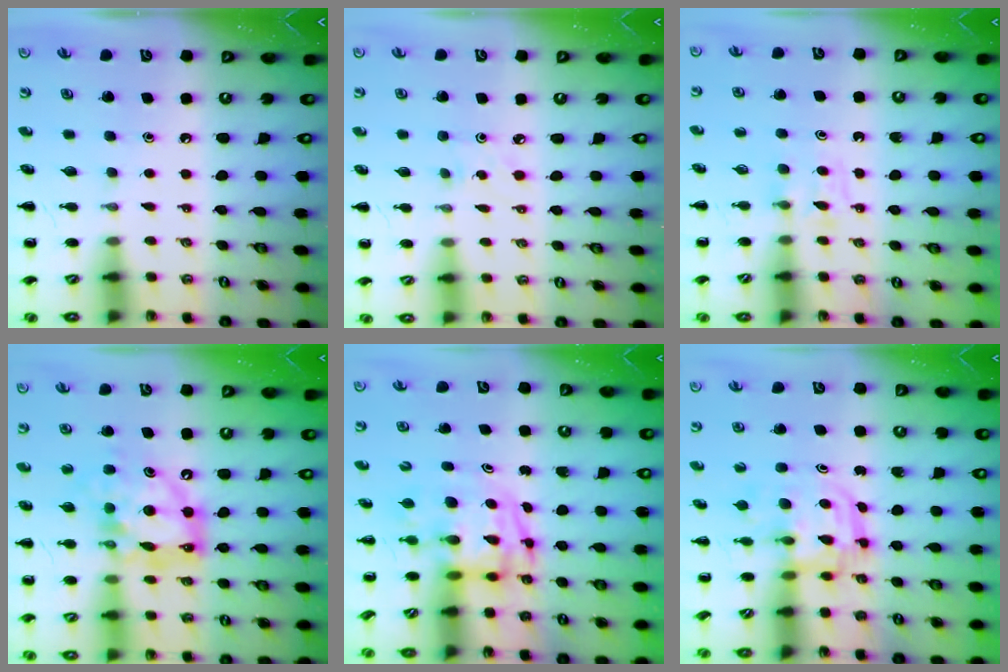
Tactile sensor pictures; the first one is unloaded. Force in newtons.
{"total": 2.1, "press": 2.0, "slide": 0.7}
{"total": 3.4, "press": 3.2, "slide": 1.2}
{"total": 12.6, "press": 12.0, "slide": 3.8}
{"total": 3.8, "press": 3.7, "slide": 0.7}
{"total": 2.9, "press": 2.9, "slide": 0.3}